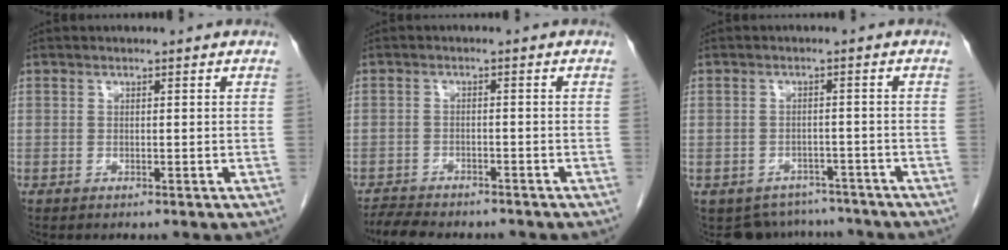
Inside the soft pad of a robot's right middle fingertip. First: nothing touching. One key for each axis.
{"total": 7.4, "fx": -6.6, "fy": 1.8, "fz": 2.7, "tx": -0.049, "ty": -0.011, "tz": -0.100}
{"total": 8.2, "fx": -7.2, "fy": 3.8, "fz": 0.2, "tx": -0.003, "ty": 0.012, "tz": -0.089}